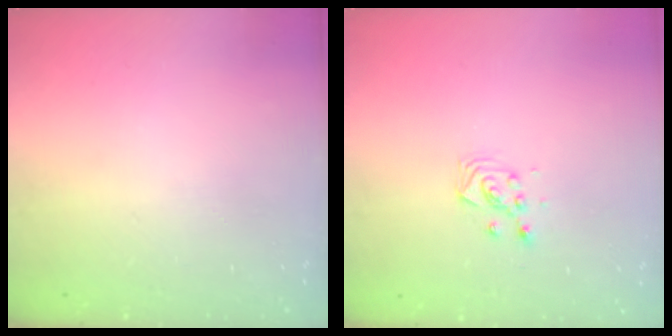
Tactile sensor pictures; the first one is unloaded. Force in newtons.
{"total": 2.9, "press": 2.9, "slide": 0.4}